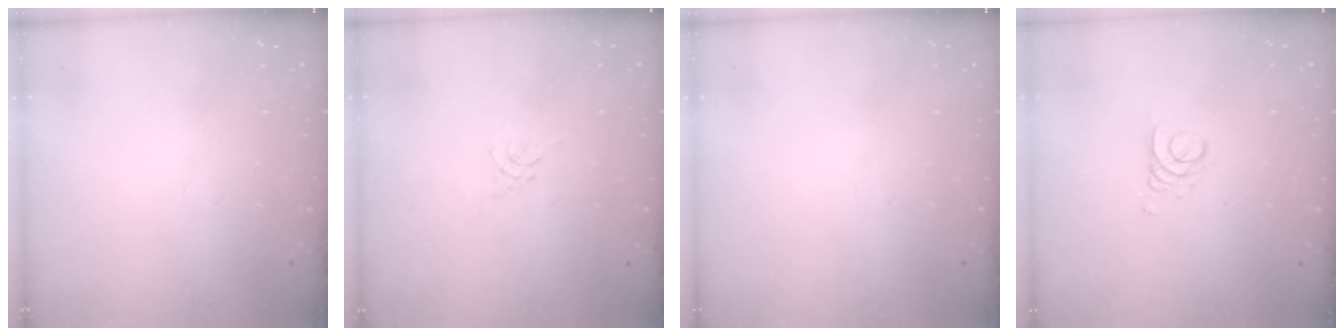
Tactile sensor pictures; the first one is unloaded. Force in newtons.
{"total": 0.0}
{"total": 0.0}
{"total": 2.7, "press": 2.7, "slide": 0.3}